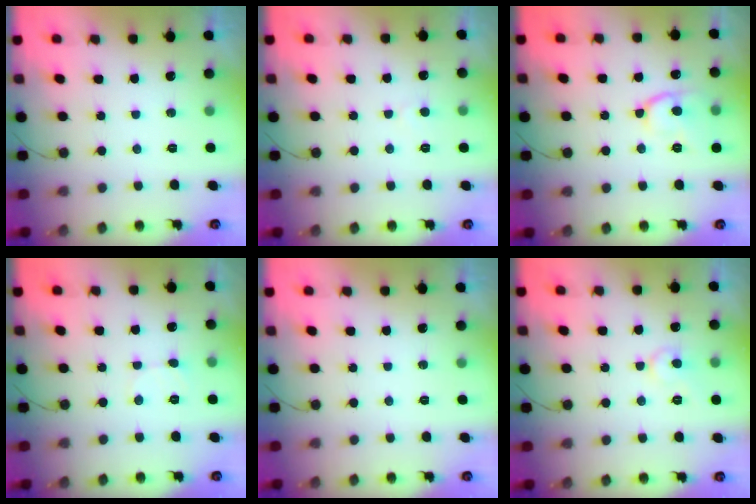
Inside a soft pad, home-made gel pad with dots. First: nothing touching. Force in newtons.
{"total": 2.7, "press": 2.7, "slide": 0.3}
{"total": 11.8, "press": 11.8, "slide": 1.1}
{"total": 2.9, "press": 2.9, "slide": 0.3}
{"total": 0.0}
{"total": 7.1, "press": 7.1, "slide": 0.4}